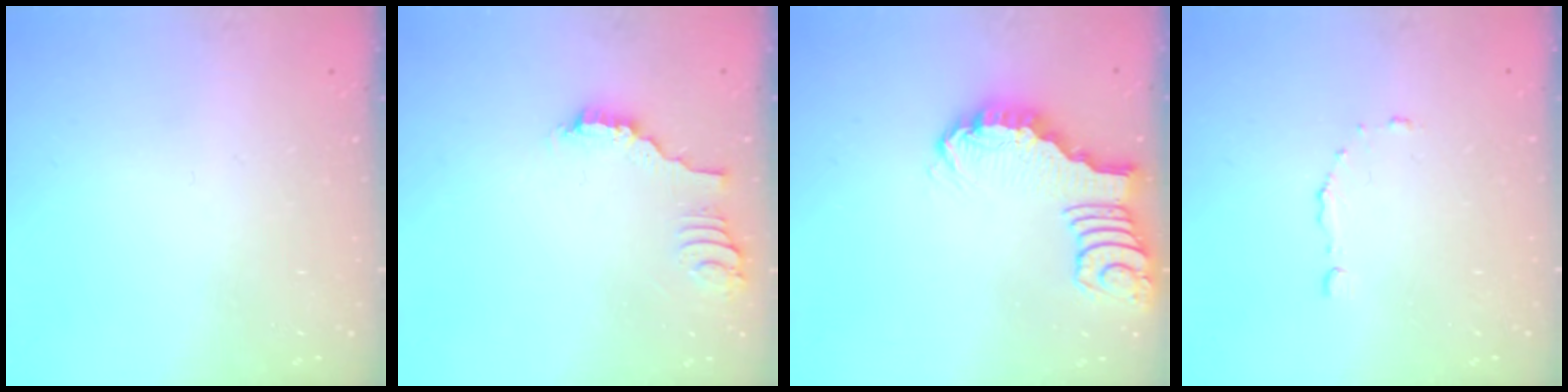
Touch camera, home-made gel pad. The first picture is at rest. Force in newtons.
{"total": 3.5, "press": 3.5, "slide": 0.2}
{"total": 2.8, "press": 2.7, "slide": 0.4}
{"total": 4.0, "press": 3.9, "slide": 0.3}